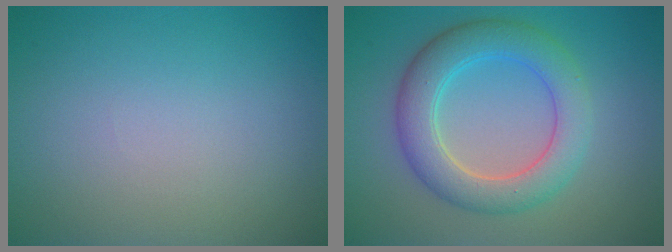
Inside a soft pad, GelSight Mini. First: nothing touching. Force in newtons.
{"total": 5.6, "press": 5.6, "slide": 0.2}